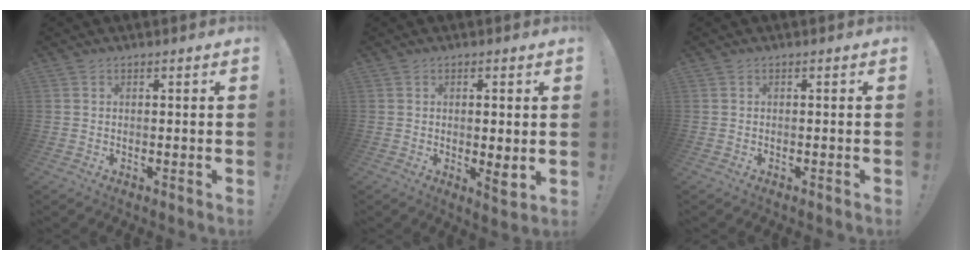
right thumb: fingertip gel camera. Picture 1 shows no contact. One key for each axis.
{"total": 3.9, "fx": -0.1, "fy": 1.1, "fz": 3.7, "tx": -0.045, "ty": -0.008, "tz": -0.001}
{"total": 0.6, "fx": -0.5, "fy": -0.3, "fz": 0.0, "tx": -0.001, "ty": -0.003, "tz": -0.009}